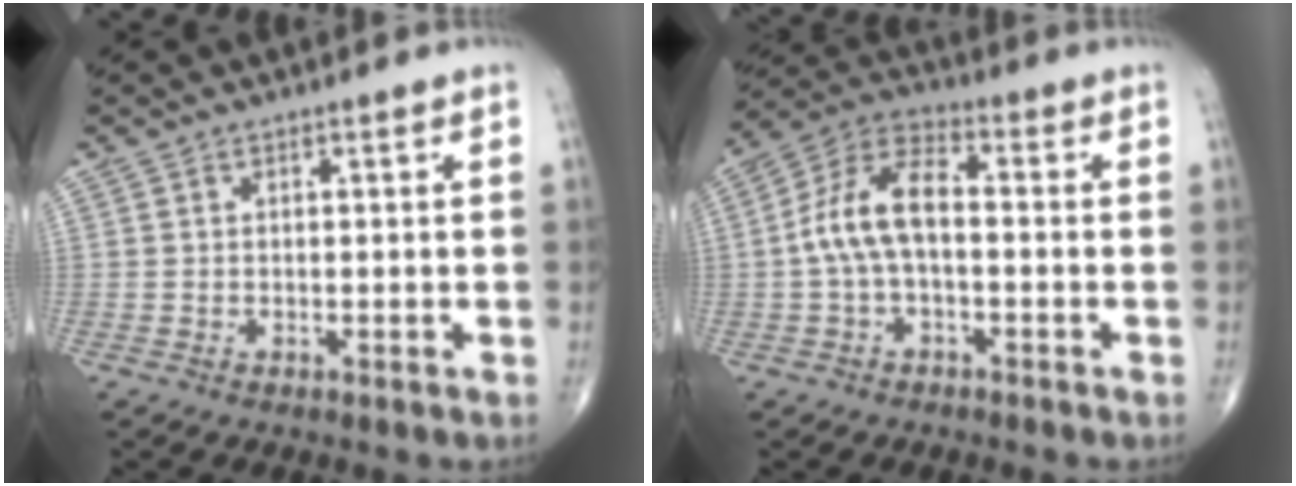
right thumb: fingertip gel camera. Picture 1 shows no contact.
{"total": 10.1, "force": [-0.7, 5.2, 8.7], "torque": [-0.173, 0.038, -0.020]}